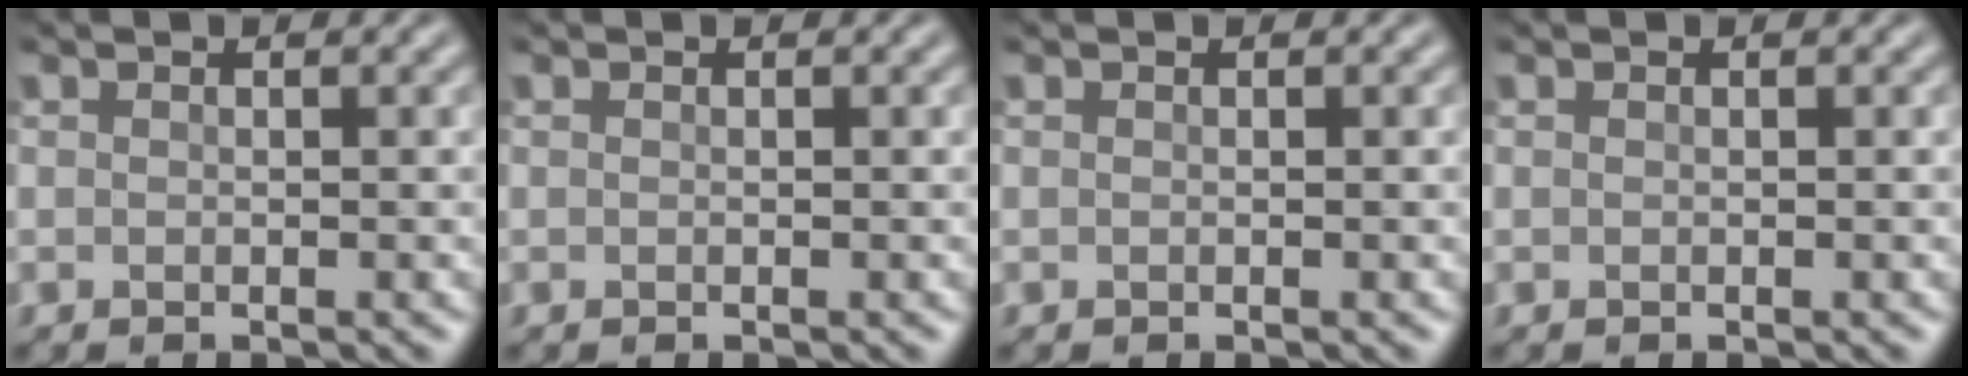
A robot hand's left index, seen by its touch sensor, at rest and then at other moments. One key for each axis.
{"total": 0.0}
{"total": 0.0}
{"total": 0.0}